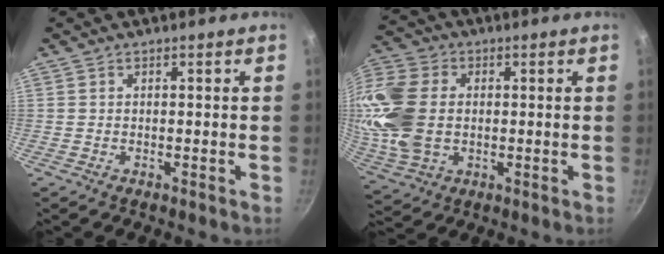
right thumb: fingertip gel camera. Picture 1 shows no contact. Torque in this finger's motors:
{"motor_torque": [1.94, 1.95, 2.21, -0.14, 0.64]}